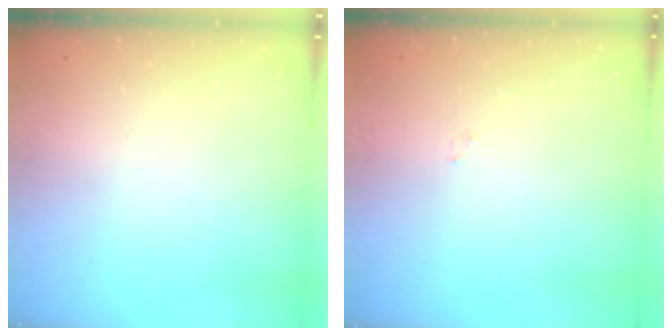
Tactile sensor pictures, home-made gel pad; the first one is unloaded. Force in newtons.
{"total": 0.8, "press": 0.8, "slide": 0.2}